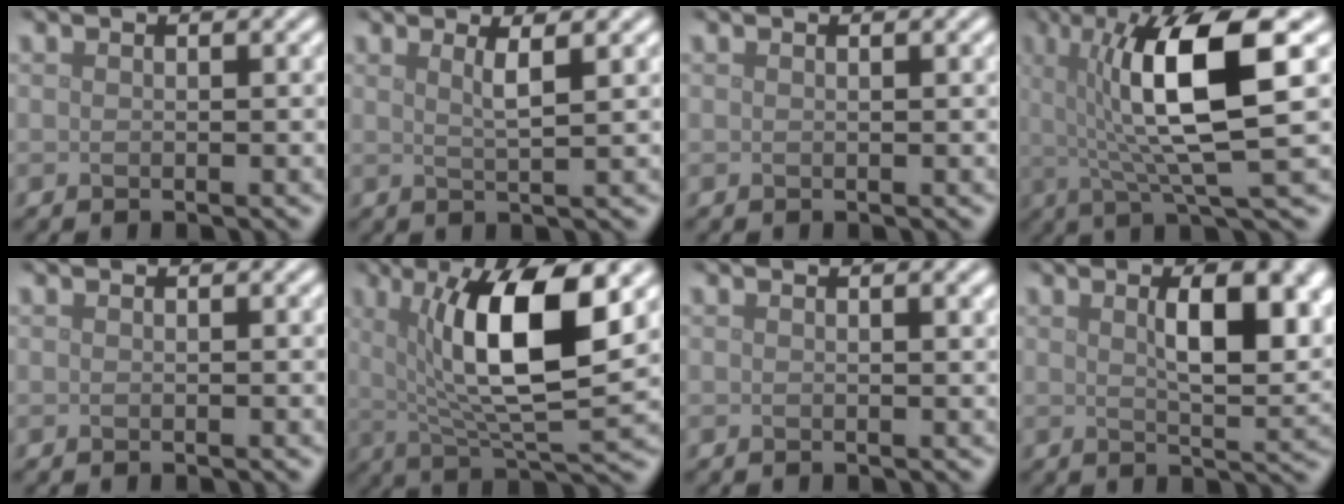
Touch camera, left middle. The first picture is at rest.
{"total": 2.3, "force": [1.0, 0.5, 2.0], "torque": [-0.029, 0.002, 0.011]}
{"total": 0.0}
{"total": 10.0, "force": [1.9, 2.2, 9.6], "torque": [-0.142, -0.001, 0.035]}
{"total": 0.0}
{"total": 10.4, "force": [2.7, 2.9, 9.7], "torque": [-0.151, -0.007, 0.052]}
{"total": 0.9, "force": [0.4, 0.2, 0.8], "torque": [-0.007, 0.002, 0.006]}
{"total": 7.4, "force": [2.0, 2.5, 6.6], "torque": [-0.093, 0.001, 0.037]}